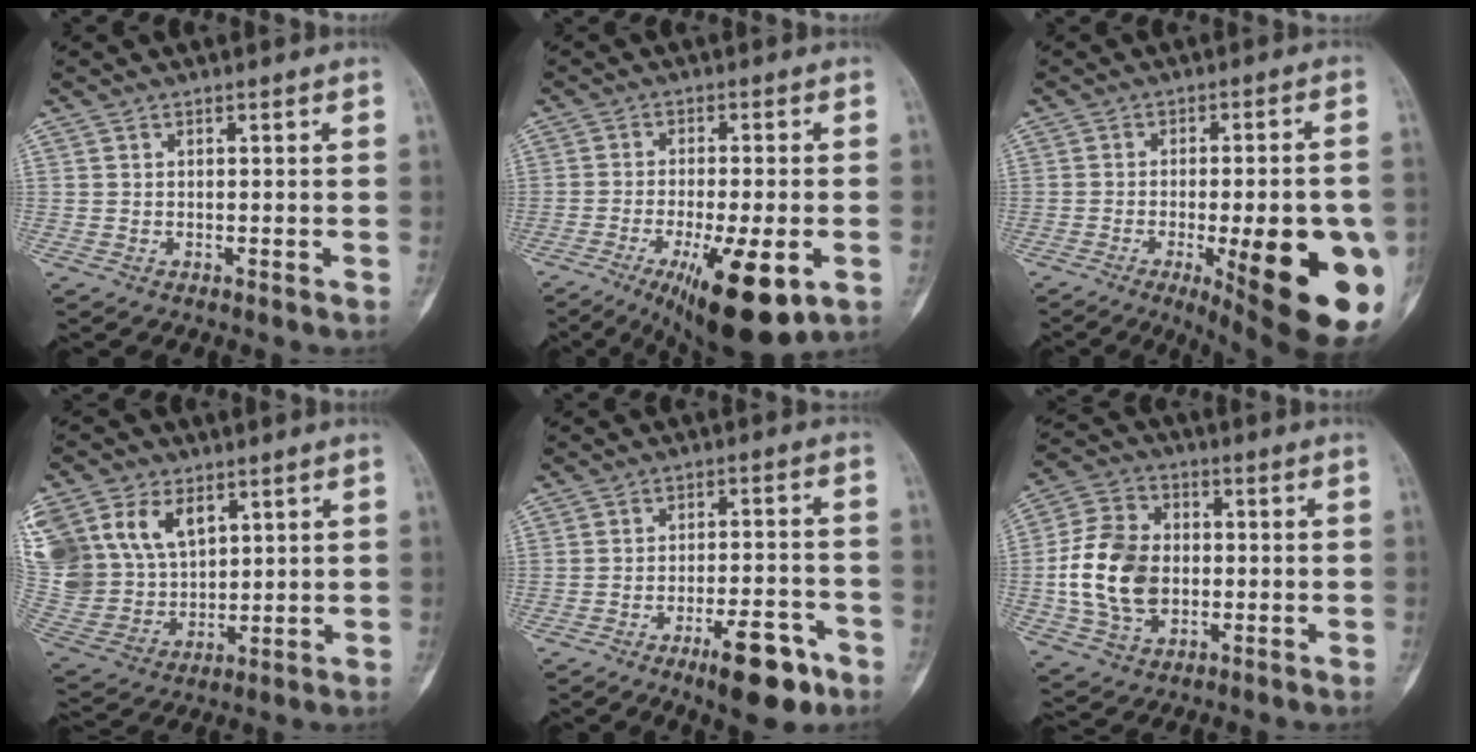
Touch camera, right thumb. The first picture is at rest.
{"total": 15.0, "force": [-6.1, 4.2, 13.1], "torque": [-0.186, -0.008, -0.081]}
{"total": 25.9, "force": [-7.7, 7.4, 23.6], "torque": [-0.241, -0.004, -0.081]}
{"total": 23.0, "force": [9.4, 16.4, 13.1], "torque": [-0.308, 0.020, 0.200]}
{"total": 10.9, "force": [-6.3, 3.6, 8.1], "torque": [-0.104, 0.035, -0.092]}
{"total": 15.0, "force": [-1.1, 11.0, 10.1], "torque": [-0.176, 0.017, -0.019]}